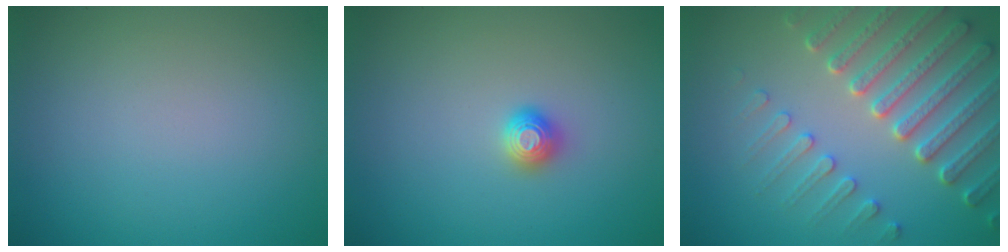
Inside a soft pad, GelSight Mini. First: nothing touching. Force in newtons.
{"total": 1.2, "press": 1.2, "slide": 0.2}
{"total": 6.2, "press": 5.2, "slide": 3.4}